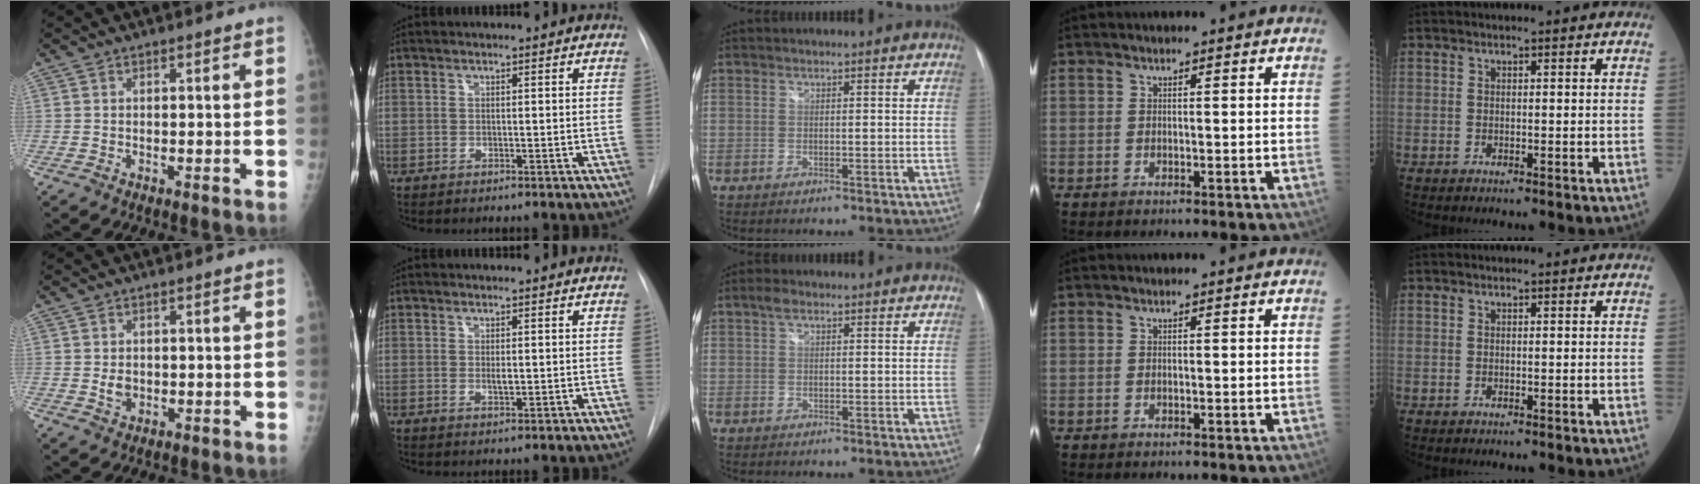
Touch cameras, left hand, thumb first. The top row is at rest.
{"thumb": {"total": 2.2, "force": [0.1, 1.6, 1.4], "torque": [-0.018, -0.002, 0.006]}, "index": {"total": 1.1, "force": [-0.5, 0.3, 0.9], "torque": [-0.017, -0.008, -0.008]}, "middle": {"total": 1.3, "force": [0.7, 0.6, 0.9], "torque": [-0.022, 0.012, 0.014]}}